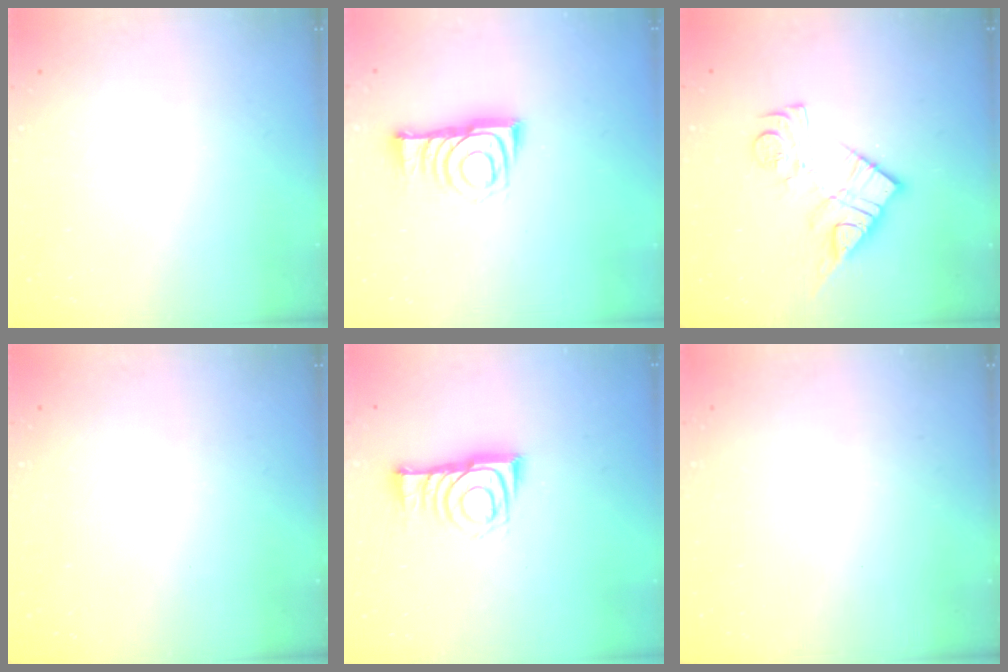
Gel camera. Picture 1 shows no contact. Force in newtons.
{"total": 9.5, "press": 9.5, "slide": 0.3}
{"total": 13.5, "press": 13.5, "slide": 0.8}
{"total": 0.0}
{"total": 9.7, "press": 9.7, "slide": 0.4}
{"total": 1.5, "press": 1.5, "slide": 0.1}